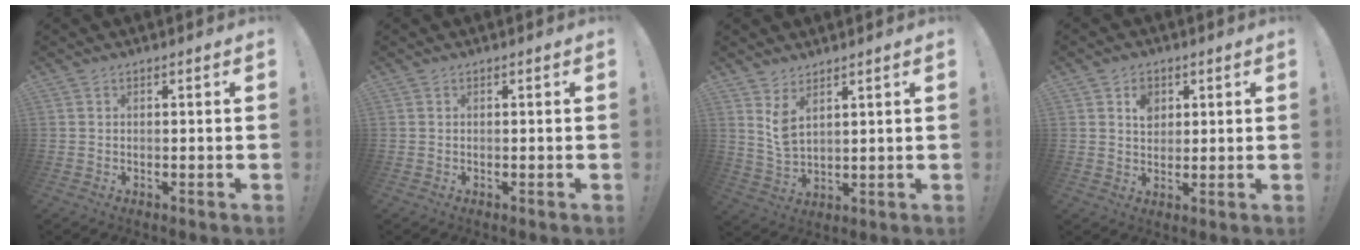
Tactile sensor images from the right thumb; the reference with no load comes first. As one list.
[{"total": 0.0}, {"total": 5.8, "force": [3.9, 2.4, 3.5], "torque": [-0.061, -0.025, 0.074]}, {"total": 5.3, "force": [2.4, 4.2, 2.2], "torque": [-0.016, -0.012, 0.039]}]